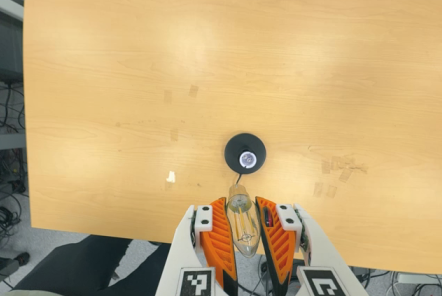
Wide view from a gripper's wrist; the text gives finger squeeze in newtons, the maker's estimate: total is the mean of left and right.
{"total": 22.1, "left": 24.6, "right": 19.5}